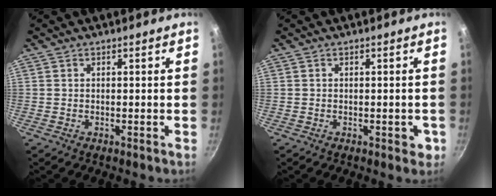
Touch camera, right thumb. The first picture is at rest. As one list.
[{"total": 2.4, "force": [-0.7, 1.5, 1.8], "torque": [-0.004, 0.006, -0.011]}]